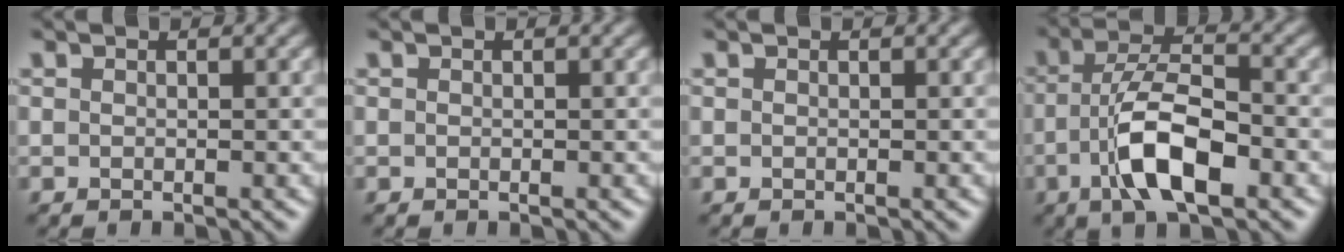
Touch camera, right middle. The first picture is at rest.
{"total": 0.0}
{"total": 0.0}
{"total": 7.0, "force": [-2.6, 2.5, 6.0], "torque": [-0.115, 0.008, -0.049]}